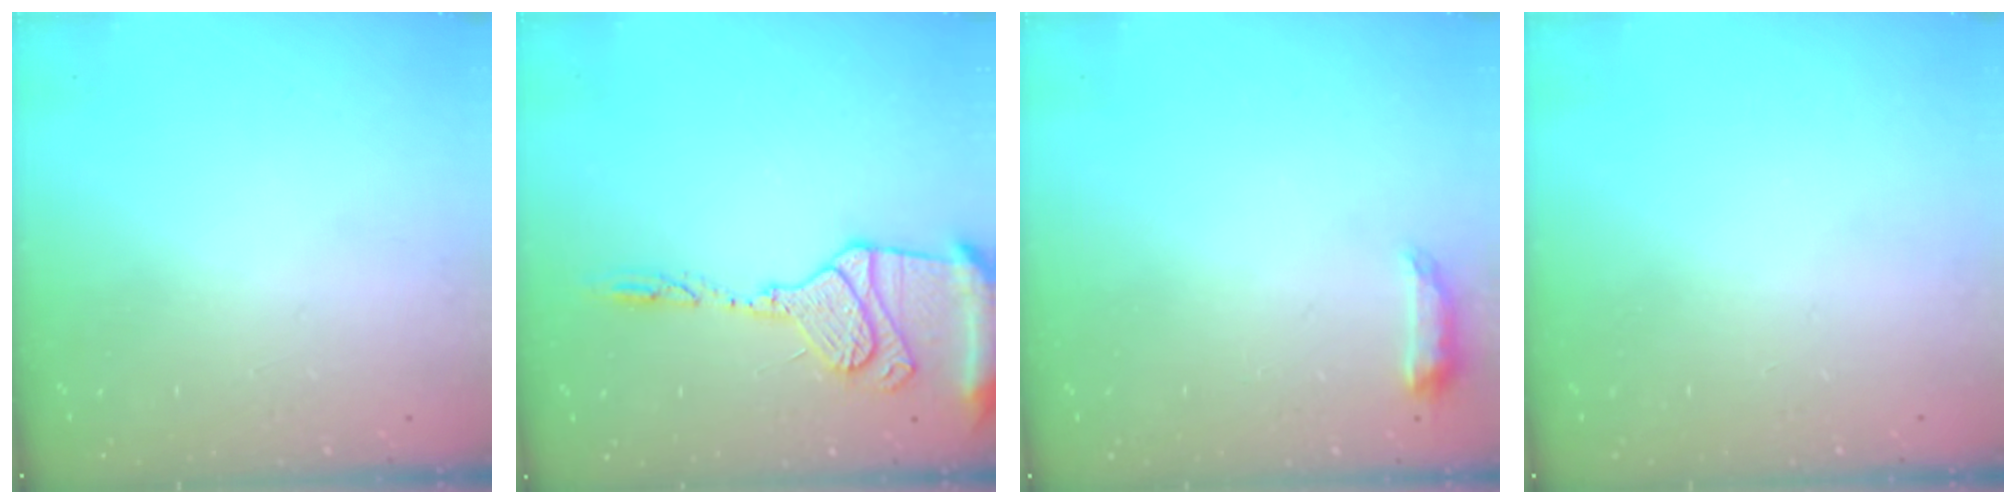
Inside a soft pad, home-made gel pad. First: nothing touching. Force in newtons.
{"total": 14.7, "press": 14.6, "slide": 1.8}
{"total": 6.5, "press": 6.4, "slide": 1.0}
{"total": 0.0}